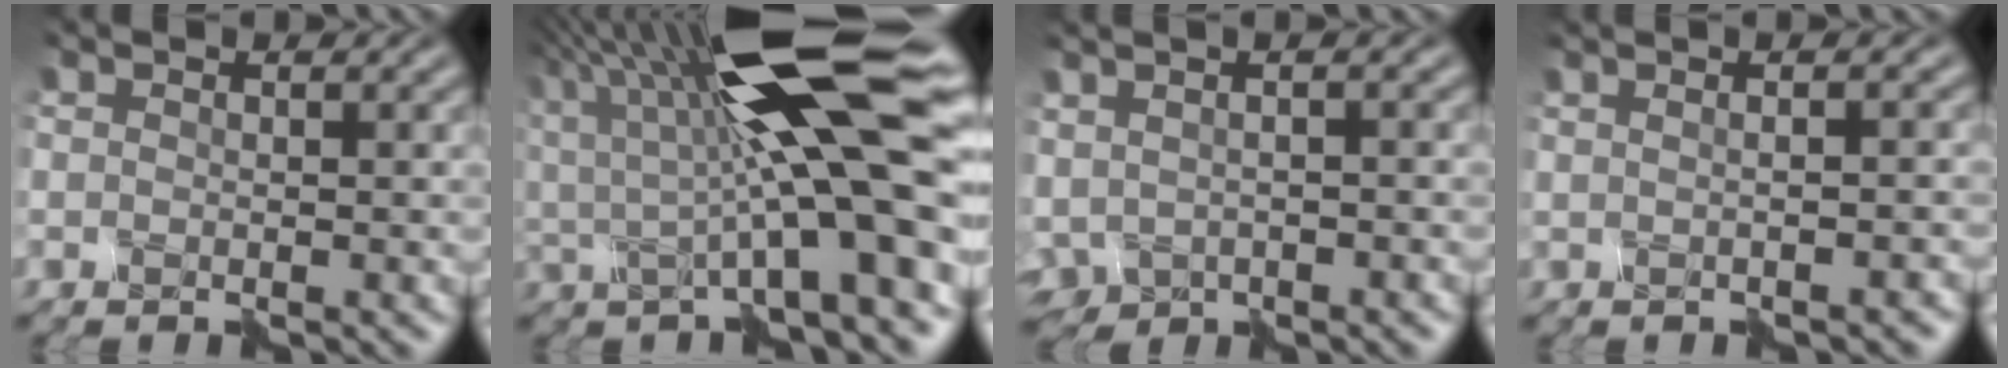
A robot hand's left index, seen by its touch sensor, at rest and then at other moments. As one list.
[{"total": 15.4, "force": [2.8, 2.9, 14.8], "torque": [-0.226, 0.020, 0.044]}, {"total": 1.6, "force": [-0.7, 0.7, 1.3], "torque": [-0.030, -0.007, 0.007]}, {"total": 1.3, "force": [-0.4, -0.7, 1.0], "torque": [-0.003, 0.006, -0.003]}]